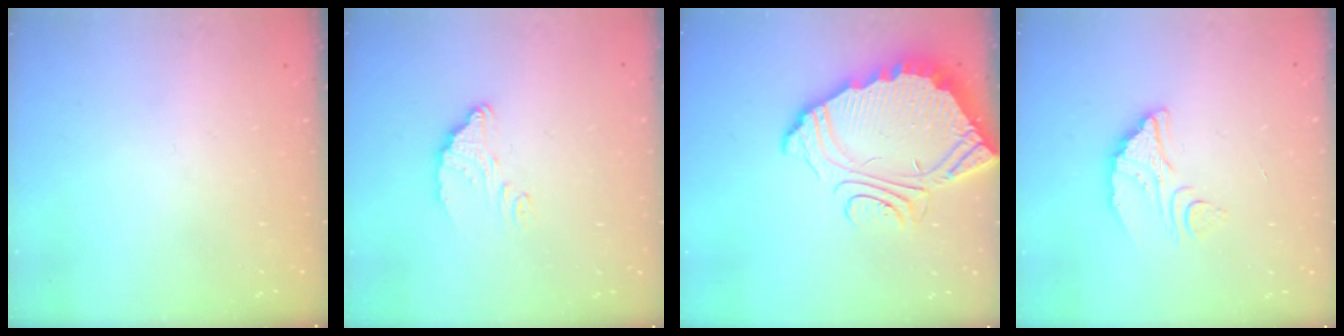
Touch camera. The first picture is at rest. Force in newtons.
{"total": 5.9, "press": 5.9, "slide": 0.4}
{"total": 10.5, "press": 10.5, "slide": 1.0}
{"total": 6.5, "press": 6.4, "slide": 0.6}